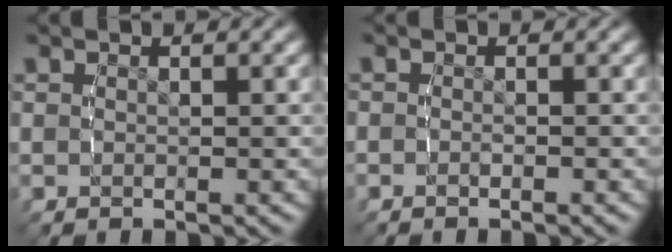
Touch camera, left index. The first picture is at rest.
{"total": 0.9, "force": [-0.8, 0.5, 0.1], "torque": [-0.007, -0.001, -0.016]}